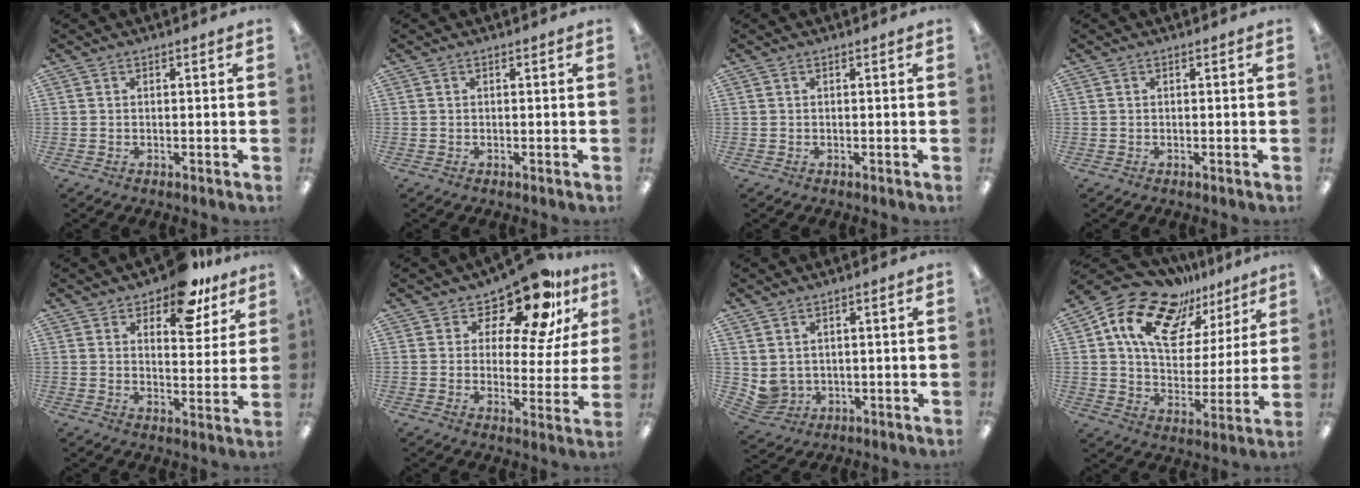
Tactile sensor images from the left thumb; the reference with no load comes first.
{"total": 0.0}
{"total": 0.0}
{"total": 0.0}
{"total": 11.2, "force": [8.7, 4.8, 5.2], "torque": [-0.074, -0.051, 0.155]}
{"total": 13.6, "force": [10.6, 5.4, 6.5], "torque": [-0.105, -0.079, 0.185]}
{"total": 3.5, "force": [1.6, 3.0, 0.8], "torque": [-0.031, -0.009, 0.031]}
{"total": 17.4, "force": [11.6, 9.9, 8.4], "torque": [-0.162, -0.065, 0.207]}